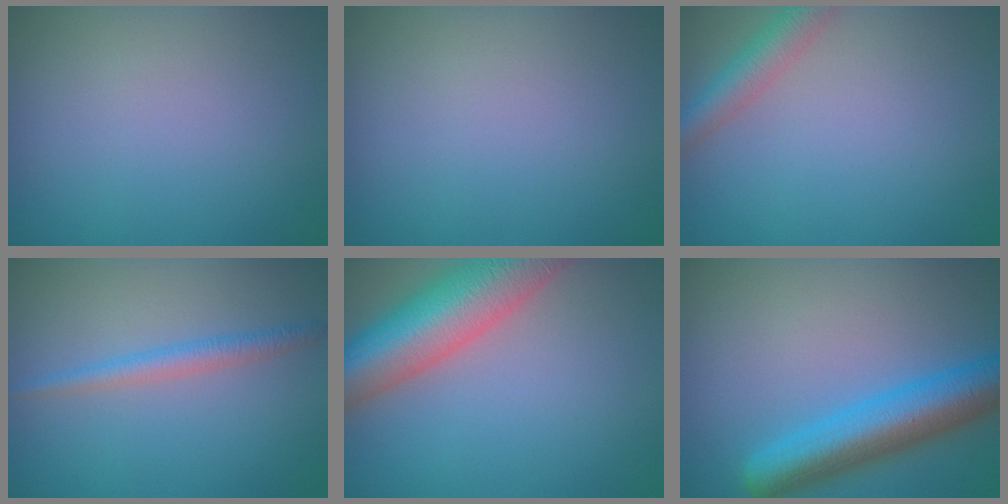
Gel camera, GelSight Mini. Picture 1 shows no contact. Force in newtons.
{"total": 0.0}
{"total": 3.3, "press": 3.3, "slide": 0.1}
{"total": 2.0, "press": 2.0, "slide": 0.1}
{"total": 11.2, "press": 11.2, "slide": 0.6}
{"total": 7.1, "press": 7.1, "slide": 0.3}